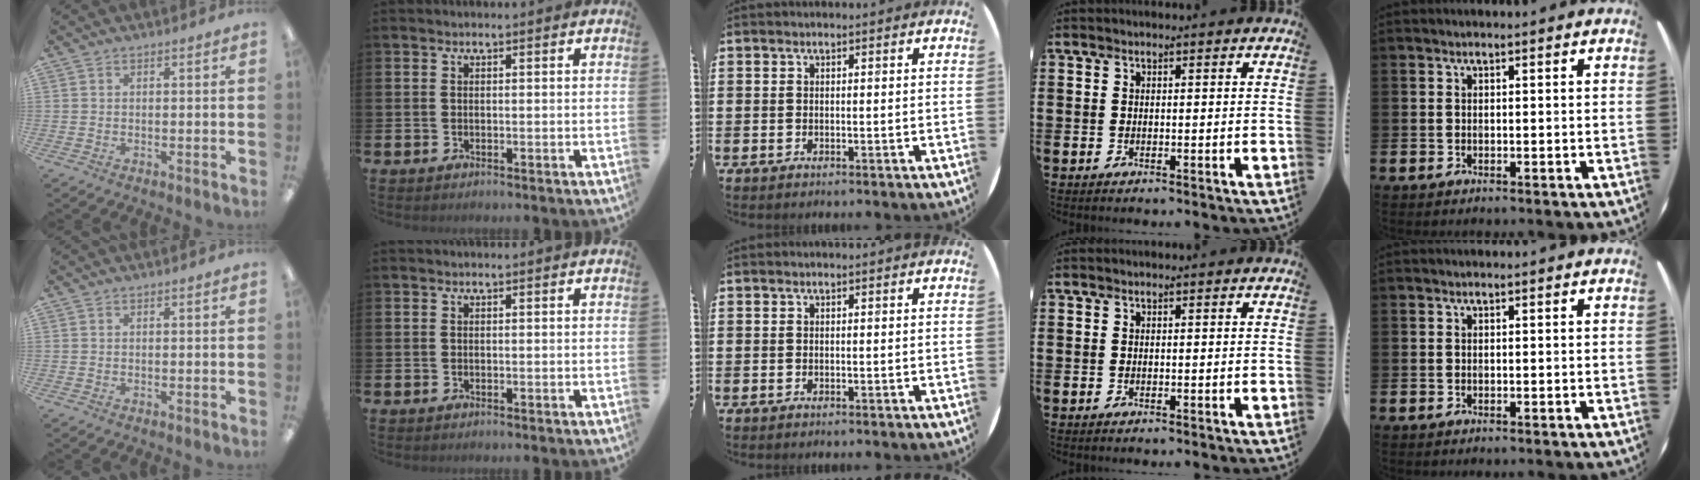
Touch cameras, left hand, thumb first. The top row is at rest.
{}